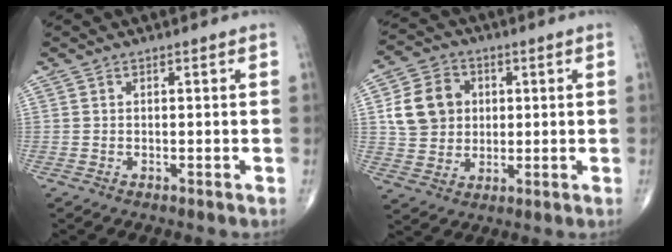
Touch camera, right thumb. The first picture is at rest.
{"total": 10.8, "force": [2.0, 9.1, 5.4], "torque": [-0.075, 0.004, 0.037]}